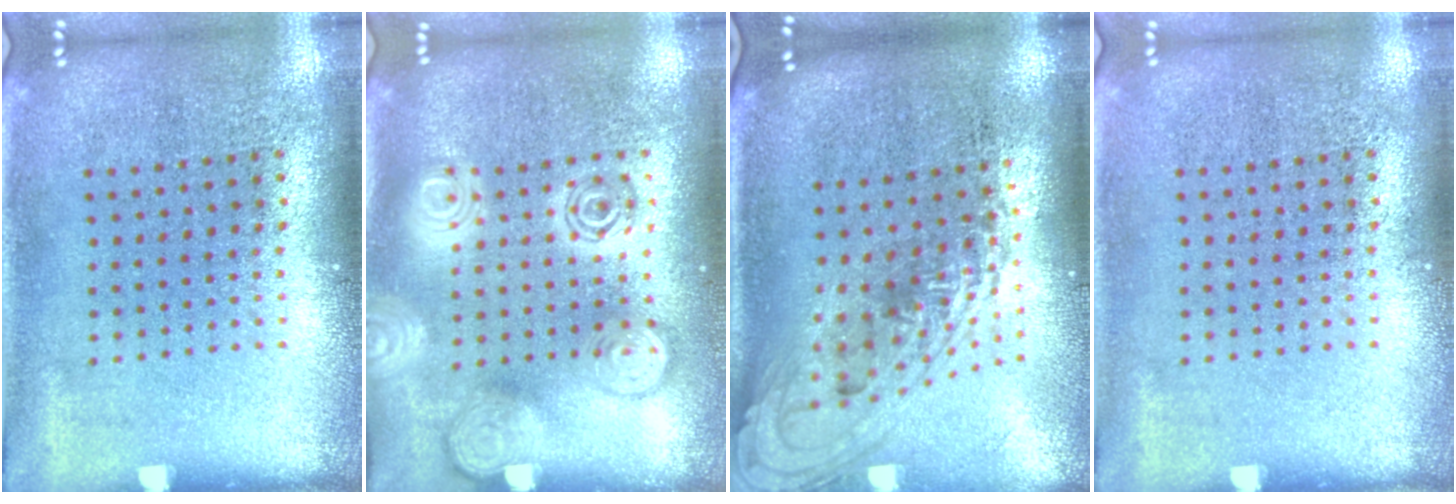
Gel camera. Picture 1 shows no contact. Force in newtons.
{"total": 2.8, "press": 2.8, "slide": 0.4}
{"total": 1.8, "press": 1.3, "slide": 1.2}
{"total": 0.0}